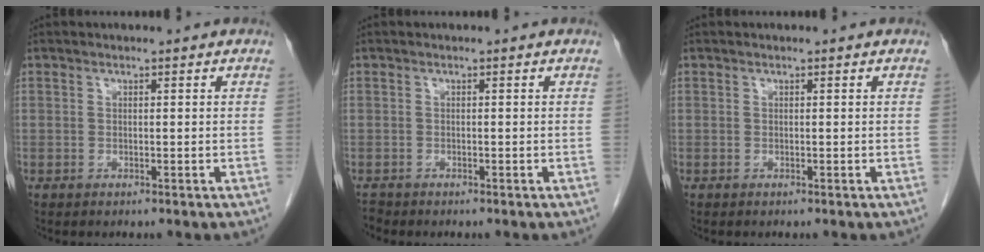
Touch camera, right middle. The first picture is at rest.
{"total": 0.8, "force": [-0.7, 0.1, -0.1], "torque": [-0.003, -0.004, -0.014]}
{"total": 0.0}